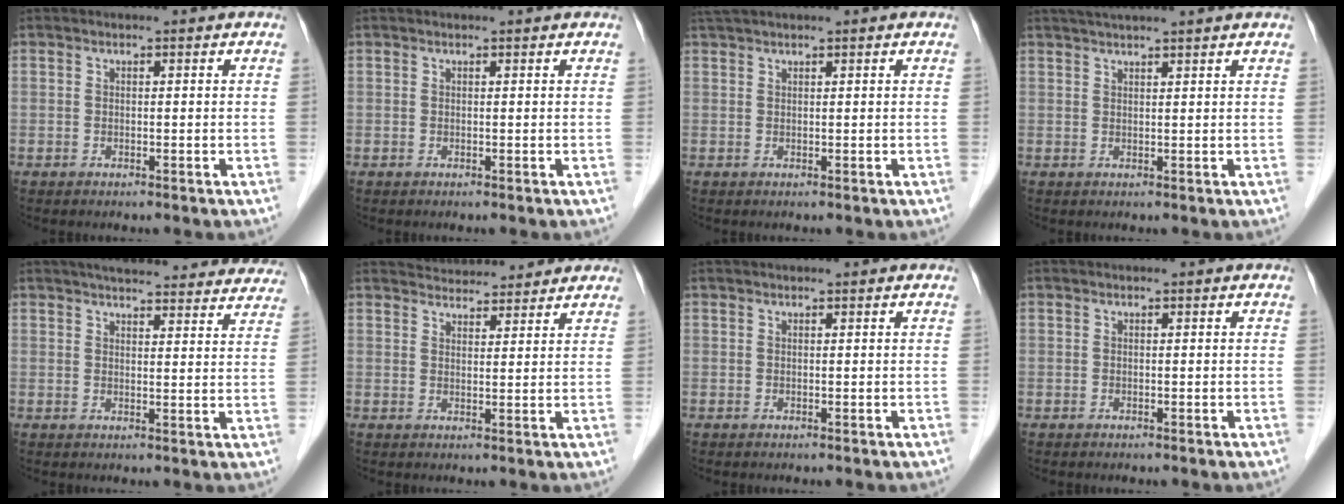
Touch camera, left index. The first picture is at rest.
{"total": 0.9, "force": [0.9, 0.0, 0.2], "torque": [-0.006, 0.008, 0.011]}
{"total": 2.5, "force": [2.1, -0.3, 1.2], "torque": [-0.021, 0.026, 0.044]}
{"total": 6.4, "force": [5.5, -0.8, 3.2], "torque": [-0.048, 0.032, 0.081]}
{"total": 23.1, "force": [21.4, 4.2, 7.9], "torque": [-0.099, -0.008, 0.250]}
{"total": 8.3, "force": [8.0, 1.6, 1.6], "torque": [-0.020, 0.022, 0.105]}
{"total": 1.2, "force": [1.1, -0.1, 0.5], "torque": [-0.006, 0.023, 0.022]}
{"total": 0.0}